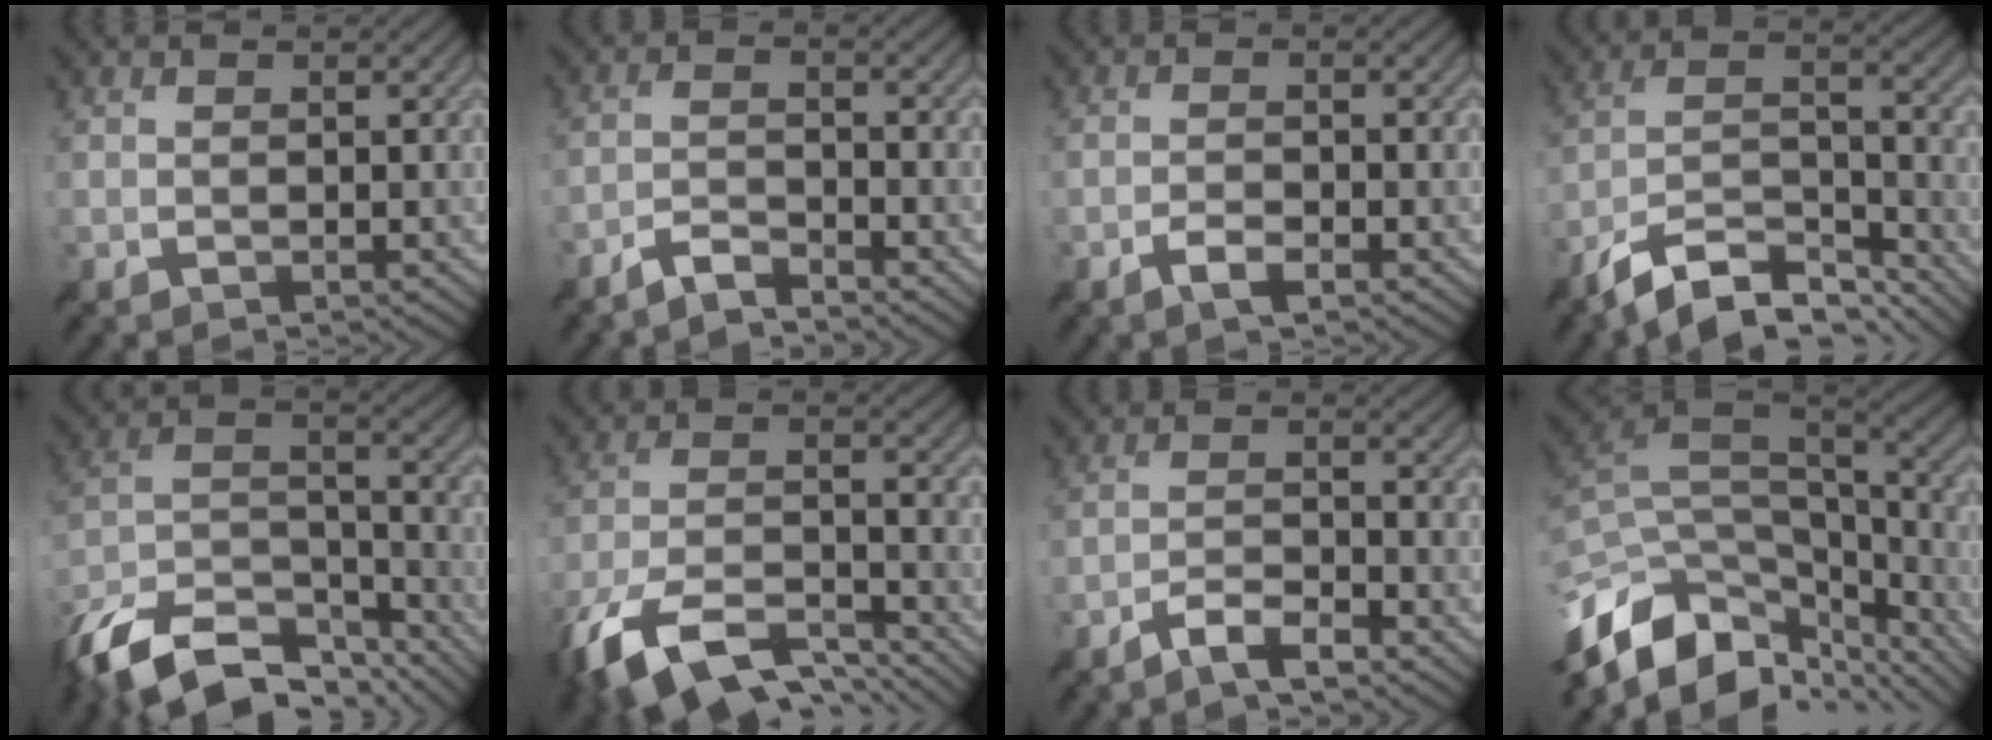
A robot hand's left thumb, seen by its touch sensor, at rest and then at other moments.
{"total": 3.1, "force": [-2.7, 0.4, 1.4], "torque": [-0.029, 0.004, -0.062]}
{"total": 2.0, "force": [-1.1, 0.6, 1.6], "torque": [-0.034, 0.004, -0.024]}
{"total": 11.0, "force": [-8.4, 3.4, 6.3], "torque": [-0.116, 0.007, -0.160]}
{"total": 15.9, "force": [-12.0, 6.4, 8.2], "torque": [-0.209, -0.007, -0.205]}
{"total": 14.5, "force": [-10.2, 5.5, 8.7], "torque": [-0.212, -0.017, -0.184]}
{"total": 4.0, "force": [-3.1, 0.7, 2.4], "torque": [-0.051, 0.006, -0.064]}
{"total": 14.4, "force": [-6.2, 7.9, 10.2], "torque": [-0.249, -0.010, -0.095]}